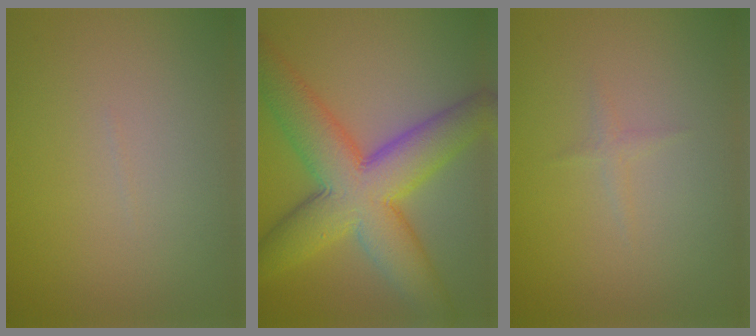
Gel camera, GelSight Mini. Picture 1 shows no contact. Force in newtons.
{"total": 10.6, "press": 10.6, "slide": 0.2}
{"total": 0.8, "press": 0.8, "slide": 0.1}